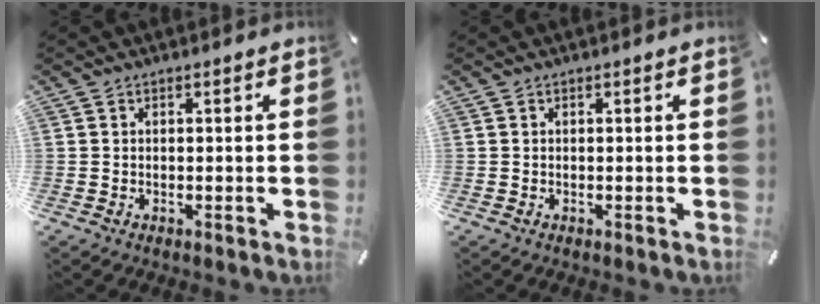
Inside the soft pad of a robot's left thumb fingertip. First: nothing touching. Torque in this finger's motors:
{"motor_torque": [0.02, -0.03, 0.04, 0.18, 0.00]}